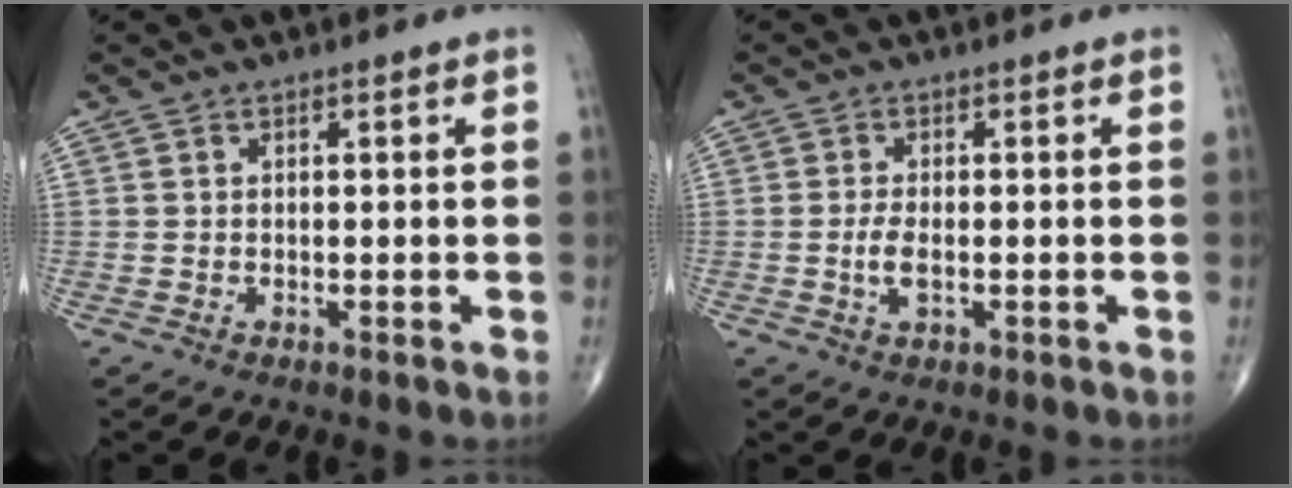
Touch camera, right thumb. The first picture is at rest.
{"total": 3.0, "force": [-0.5, 1.3, 2.7], "torque": [-0.058, -0.003, -0.012]}